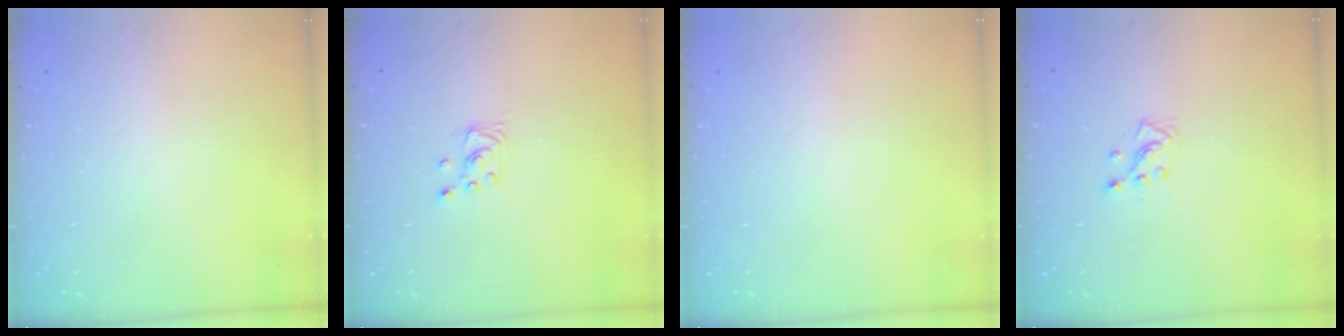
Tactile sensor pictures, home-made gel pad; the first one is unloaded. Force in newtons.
{"total": 2.5, "press": 2.5, "slide": 0.2}
{"total": 0.0}
{"total": 3.3, "press": 3.2, "slide": 0.5}